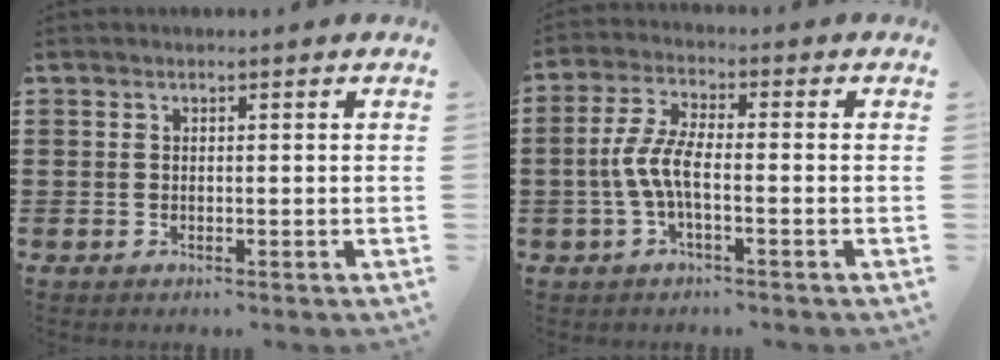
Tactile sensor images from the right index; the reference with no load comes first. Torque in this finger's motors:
{"motor_torque": [1.11, -0.13, 0.67, 0.21]}